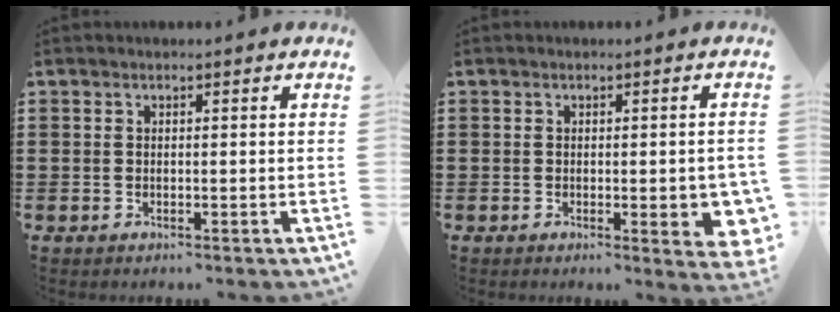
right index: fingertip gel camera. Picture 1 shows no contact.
{"total": 4.2, "force": [-0.5, 0.9, 4.0], "torque": [-0.058, -0.008, -0.007]}